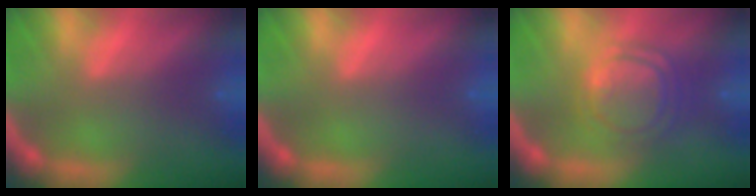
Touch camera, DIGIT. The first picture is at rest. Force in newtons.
{"total": 0.0}
{"total": 6.1}